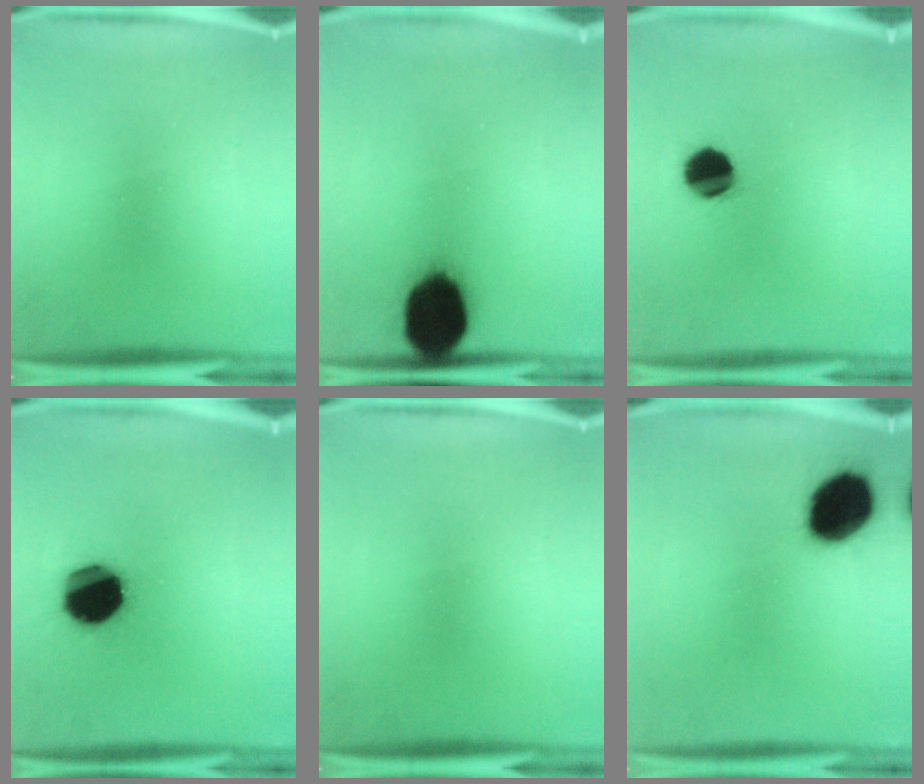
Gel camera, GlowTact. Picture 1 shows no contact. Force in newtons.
{"total": 19.4}
{"total": 9.4}
{"total": 18.9}
{"total": 0.0}
{"total": 15.9}